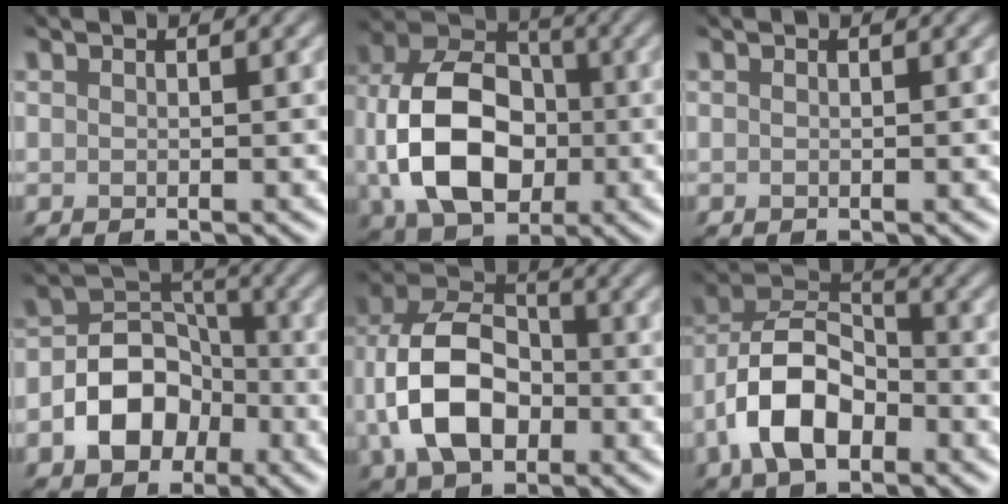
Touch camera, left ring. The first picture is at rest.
{"total": 10.2, "force": [-2.2, 7.2, 6.9], "torque": [-0.148, -0.006, -0.040]}
{"total": 0.0}
{"total": 6.0, "force": [-3.4, 4.2, 2.6], "torque": [-0.038, -0.004, -0.060]}
{"total": 8.6, "force": [-2.6, 5.8, 5.7], "torque": [-0.126, 0.003, -0.054]}
{"total": 7.6, "force": [-4.4, 4.0, 4.7], "torque": [-0.091, 0.006, -0.085]}